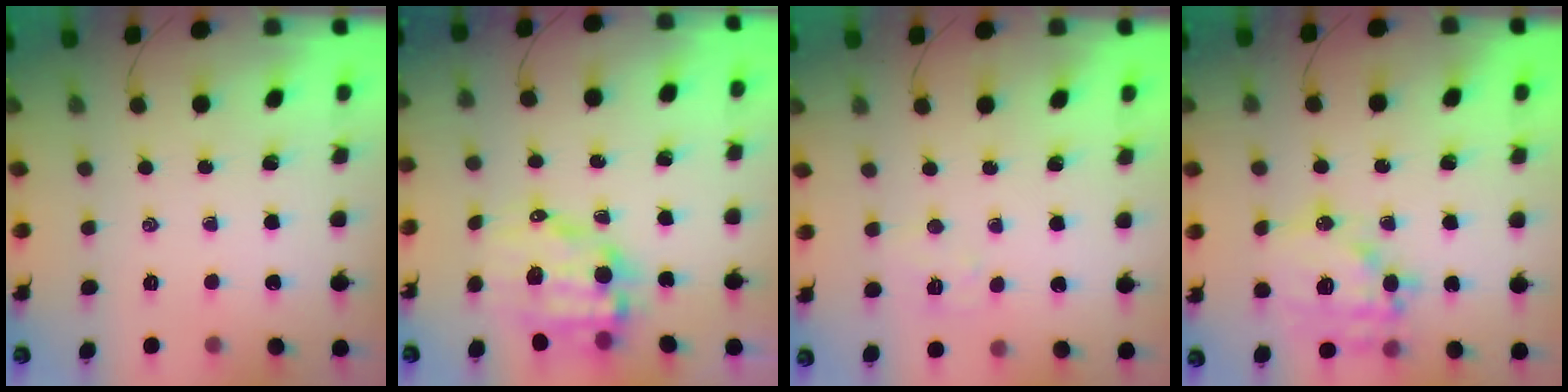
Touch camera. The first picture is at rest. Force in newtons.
{"total": 10.6, "press": 10.2, "slide": 2.8}
{"total": 5.6, "press": 5.6, "slide": 0.7}
{"total": 16.5, "press": 16.2, "slide": 3.2}